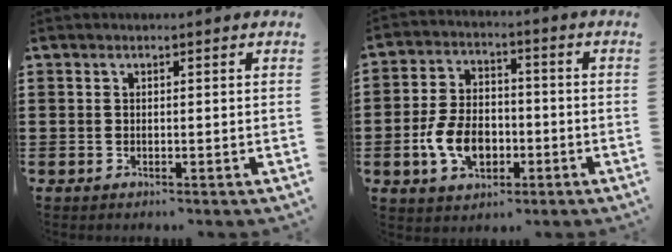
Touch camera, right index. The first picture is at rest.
{"total": 8.3, "force": [-2.4, 5.3, 5.9], "torque": [-0.123, 0.001, -0.045]}